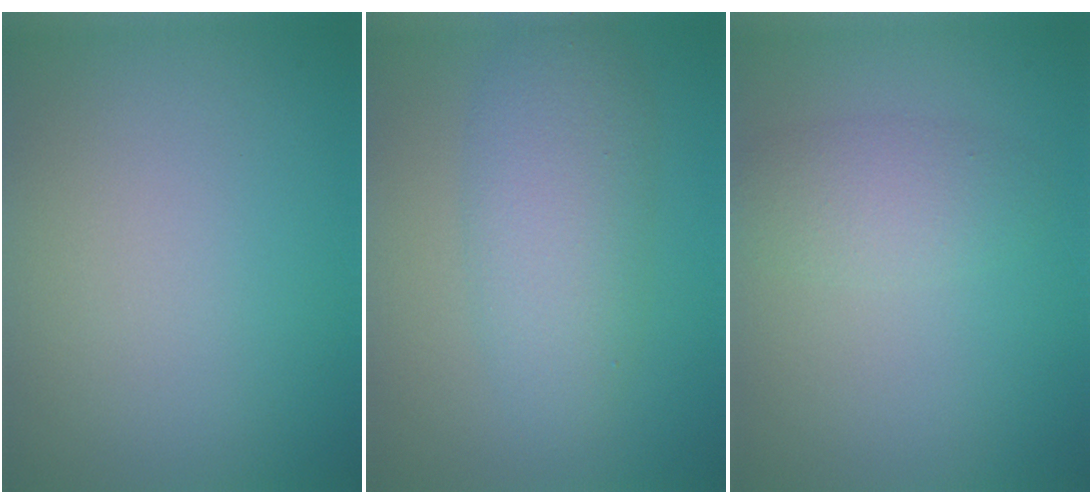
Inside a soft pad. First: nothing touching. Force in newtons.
{"total": 4.9, "press": 4.9, "slide": 0.2}
{"total": 2.5, "press": 2.5, "slide": 0.2}